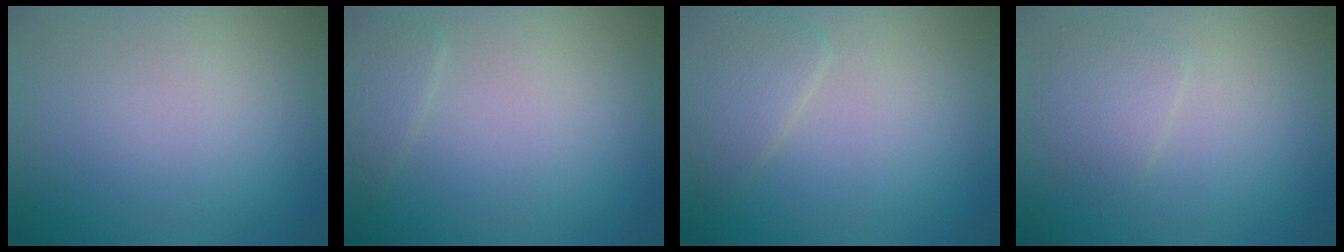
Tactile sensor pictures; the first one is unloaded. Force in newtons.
{"total": 1.4, "press": 1.3, "slide": 0.1}
{"total": 2.5, "press": 2.5, "slide": 0.0}
{"total": 1.9, "press": 1.9, "slide": 0.0}